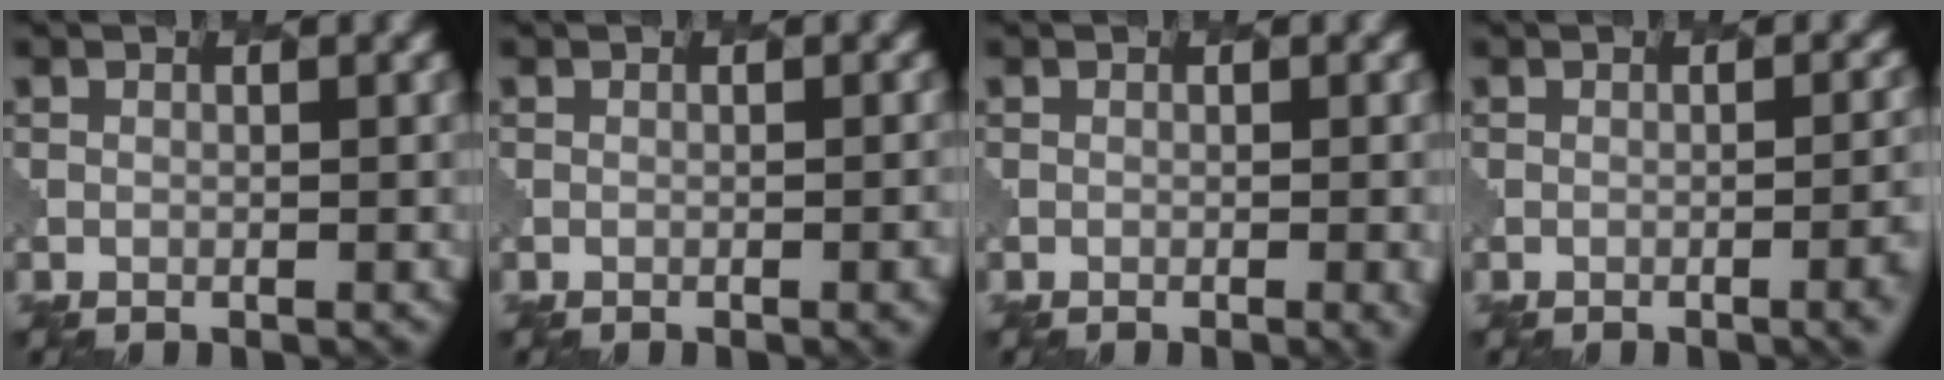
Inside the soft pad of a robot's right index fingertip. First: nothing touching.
{"total": 2.3, "force": [-1.1, 0.7, 1.9], "torque": [-0.005, 0.007, -0.009]}
{"total": 1.8, "force": [-0.8, 0.4, 1.6], "torque": [-0.016, 0.001, -0.009]}
{"total": 4.6, "force": [-1.9, 1.8, 3.7], "torque": [-0.015, 0.009, -0.018]}